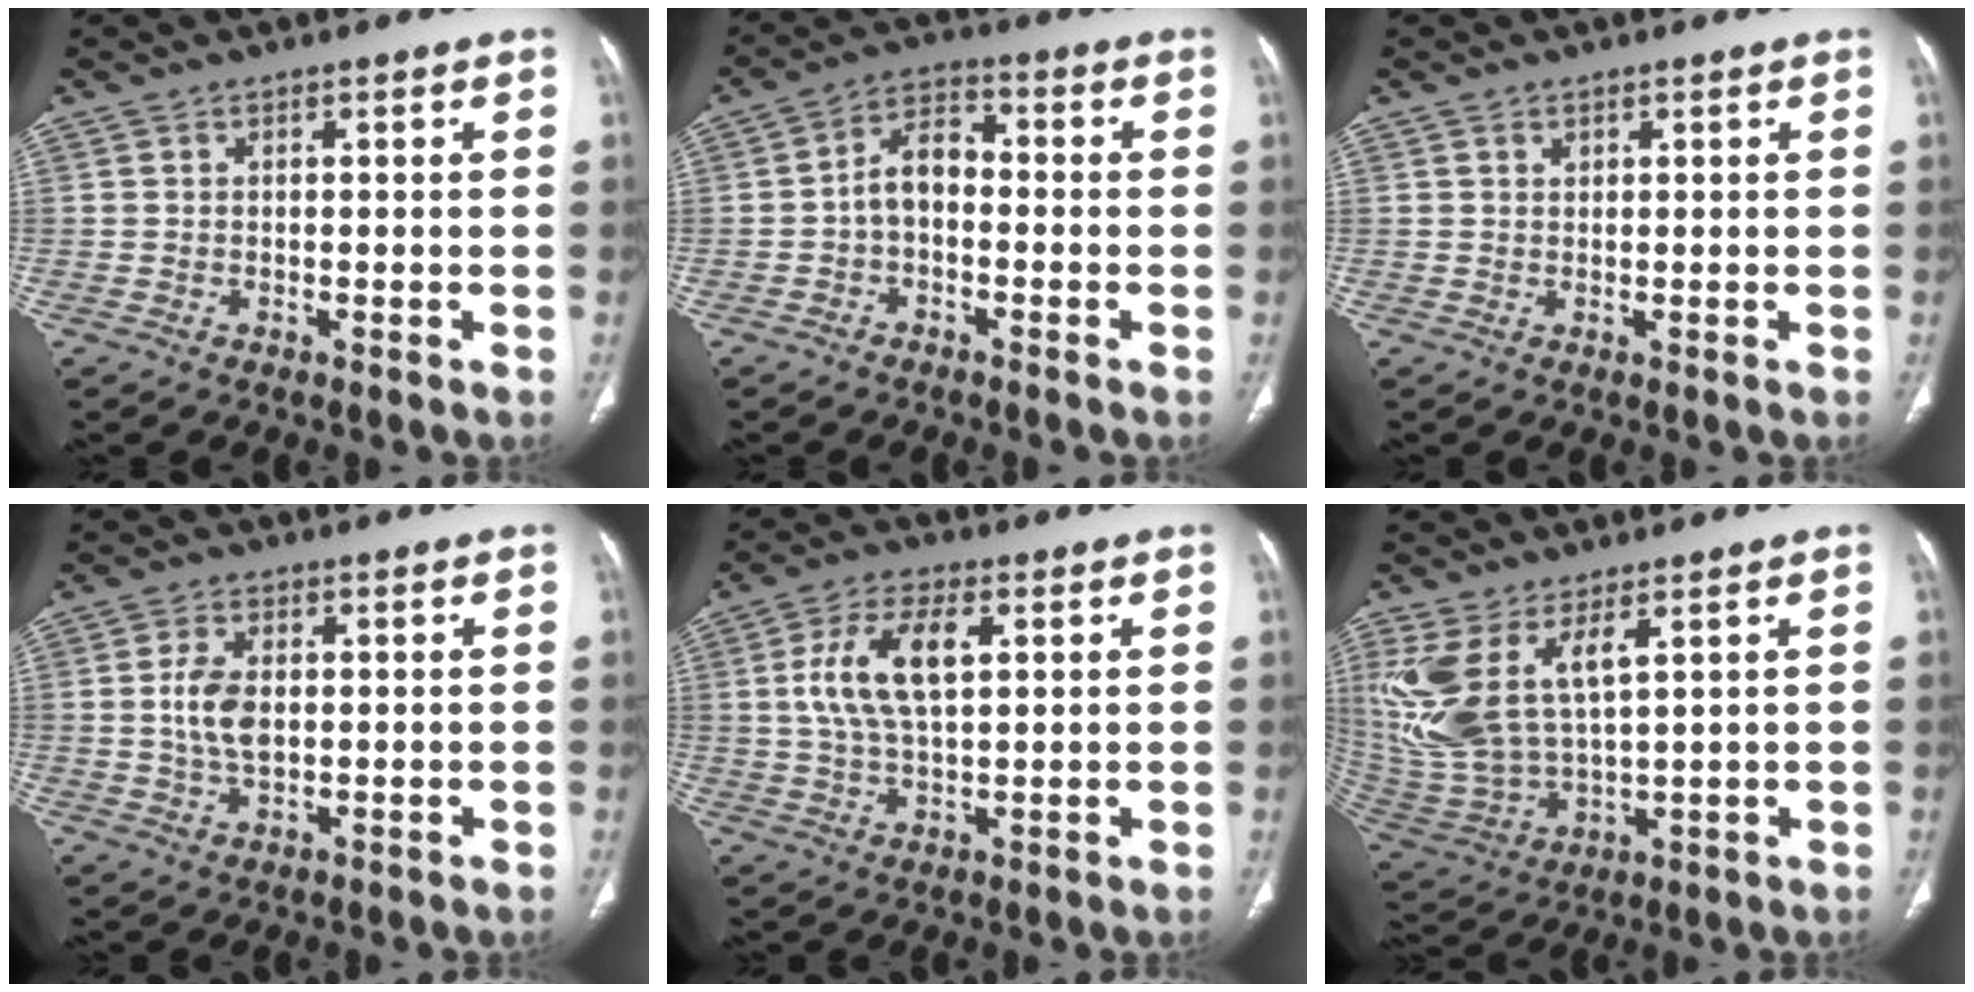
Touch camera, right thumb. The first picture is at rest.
{"total": 6.1, "force": [-1.3, 3.9, 4.5], "torque": [-0.068, 0.029, -0.036]}
{"total": 0.8, "force": [0.6, 0.5, 0.2], "torque": [0.001, -0.003, 0.010]}
{"total": 6.2, "force": [0.4, 3.6, 5.1], "torque": [-0.102, -0.001, 0.008]}
{"total": 10.9, "force": [2.4, 5.2, 9.3], "torque": [-0.182, 0.005, 0.045]}
{"total": 14.9, "force": [5.6, 6.7, 12.0], "torque": [-0.266, -0.022, 0.134]}